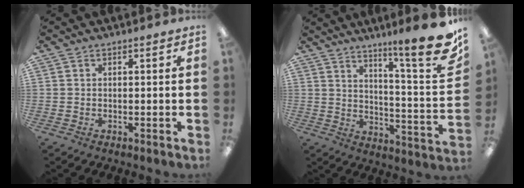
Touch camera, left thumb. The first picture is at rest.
{"total": 16.4, "force": [11.3, 1.6, 11.8], "torque": [-0.169, -0.089, 0.174]}